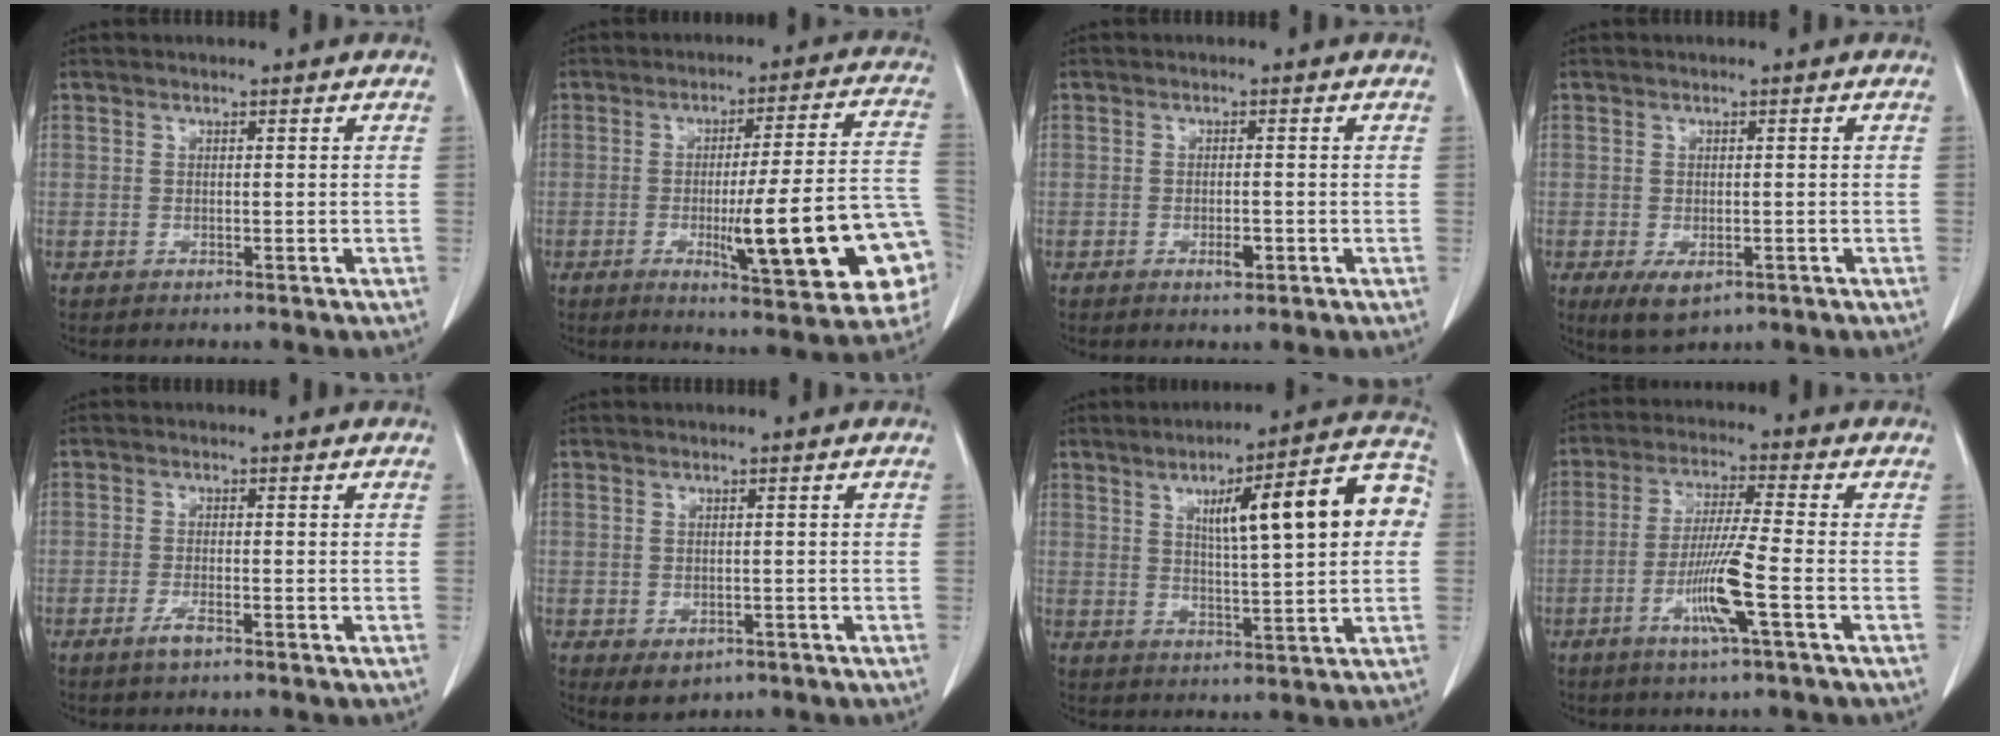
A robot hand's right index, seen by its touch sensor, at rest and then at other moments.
{"total": 19.1, "force": [-4.9, 2.0, 18.3], "torque": [-0.179, 0.014, -0.056]}
{"total": 1.9, "force": [-0.8, 0.6, 1.6], "torque": [-0.028, -0.001, -0.010]}
{"total": 4.6, "force": [-2.2, 2.3, 3.3], "torque": [-0.051, -0.009, -0.027]}
{"total": 2.0, "force": [-1.3, 0.3, 1.4], "torque": [-0.030, -0.001, -0.025]}
{"total": 3.1, "force": [-1.4, 2.1, 1.7], "torque": [-0.022, -0.003, -0.008]}
{"total": 15.5, "force": [3.6, 2.6, 14.9], "torque": [-0.202, 0.032, 0.050]}
{"total": 8.7, "force": [-3.2, -0.6, 8.1], "torque": [-0.158, -0.011, -0.063]}